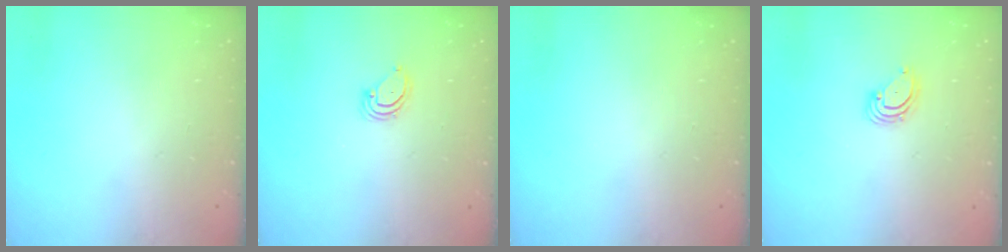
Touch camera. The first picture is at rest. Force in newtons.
{"total": 3.1, "press": 3.1, "slide": 0.3}
{"total": 0.0}
{"total": 3.3, "press": 3.3, "slide": 0.3}